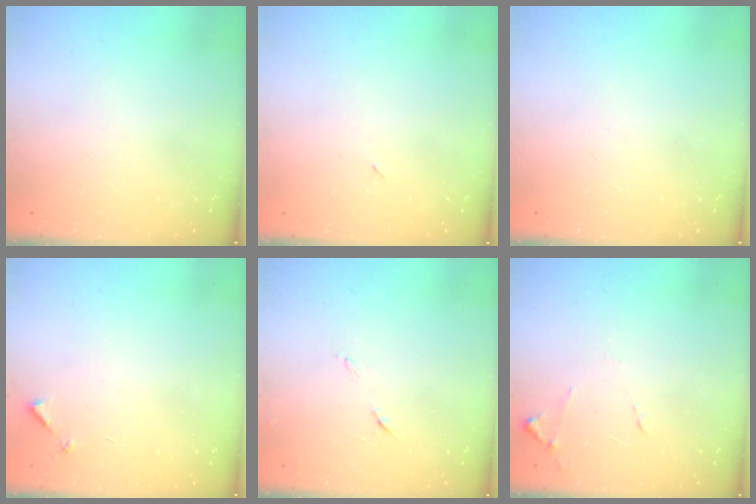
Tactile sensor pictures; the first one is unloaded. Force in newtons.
{"total": 2.1, "press": 1.9, "slide": 1.0}
{"total": 0.0}
{"total": 5.0, "press": 4.9, "slide": 0.5}
{"total": 6.1, "press": 6.1, "slide": 0.6}
{"total": 7.9, "press": 7.8, "slide": 0.7}